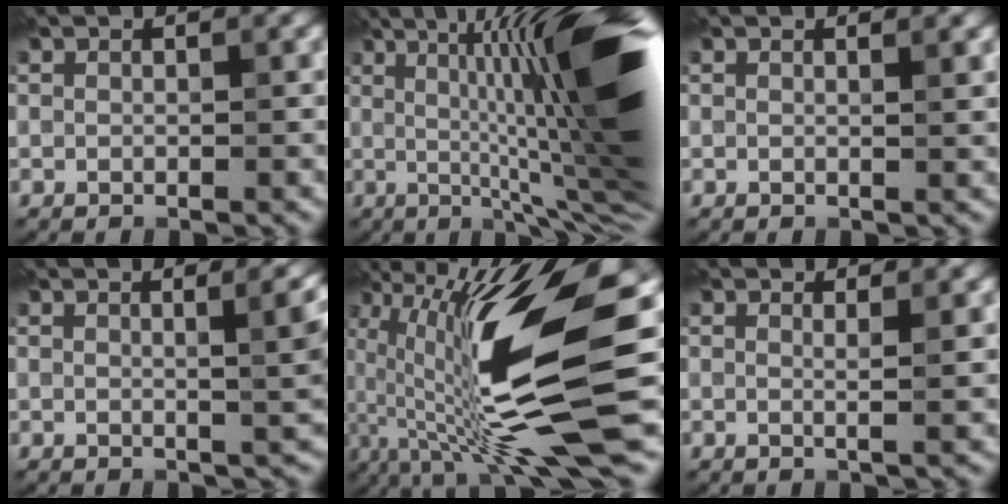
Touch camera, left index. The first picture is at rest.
{"total": 17.8, "force": [1.5, 3.5, 17.4], "torque": [-0.199, 0.026, 0.032]}
{"total": 1.4, "force": [0.7, 0.5, 1.1], "torque": [-0.006, 0.001, 0.006]}
{"total": 5.0, "force": [1.0, 1.8, 4.6], "torque": [-0.033, 0.013, 0.010]}
{"total": 14.9, "force": [-0.8, 3.5, 14.4], "torque": [-0.245, 0.007, -0.015]}
{"total": 1.4, "force": [0.5, 0.4, 1.3], "torque": [-0.017, -0.003, 0.000]}